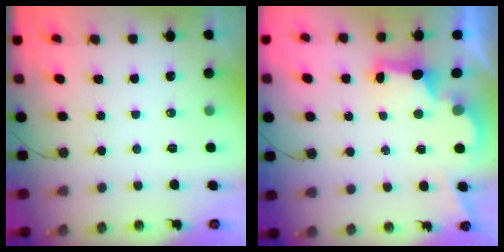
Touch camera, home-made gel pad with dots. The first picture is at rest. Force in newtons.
{"total": 2.9, "press": 2.8, "slide": 0.9}